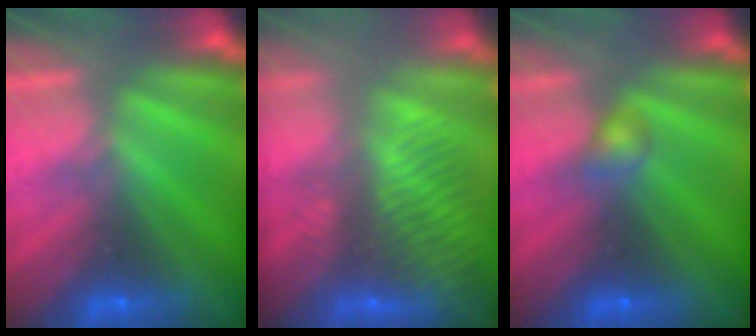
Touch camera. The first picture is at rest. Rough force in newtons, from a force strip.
{"total": 9.4}
{"total": 2.2}